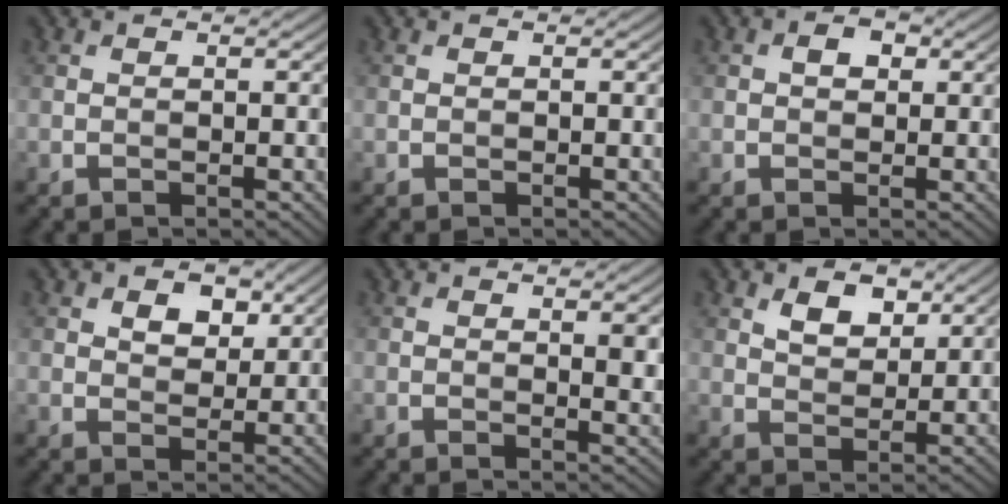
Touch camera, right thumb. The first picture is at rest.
{"total": 0.0}
{"total": 2.0, "force": [0.5, 1.4, 1.2], "torque": [-0.021, 0.003, 0.003]}
{"total": 4.3, "force": [2.1, 2.8, 2.6], "torque": [-0.042, -0.004, 0.031]}
{"total": 2.5, "force": [0.8, 0.8, 2.2], "torque": [-0.035, -0.007, 0.016]}
{"total": 3.8, "force": [2.3, 2.3, 2.1], "torque": [-0.043, -0.004, 0.041]}